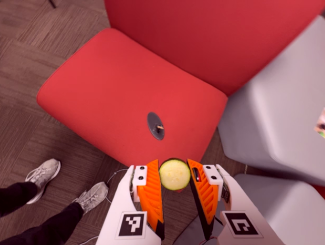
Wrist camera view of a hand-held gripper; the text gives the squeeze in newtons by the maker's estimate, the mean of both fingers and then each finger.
{"total": 8.4, "left": 8.6, "right": 8.3}